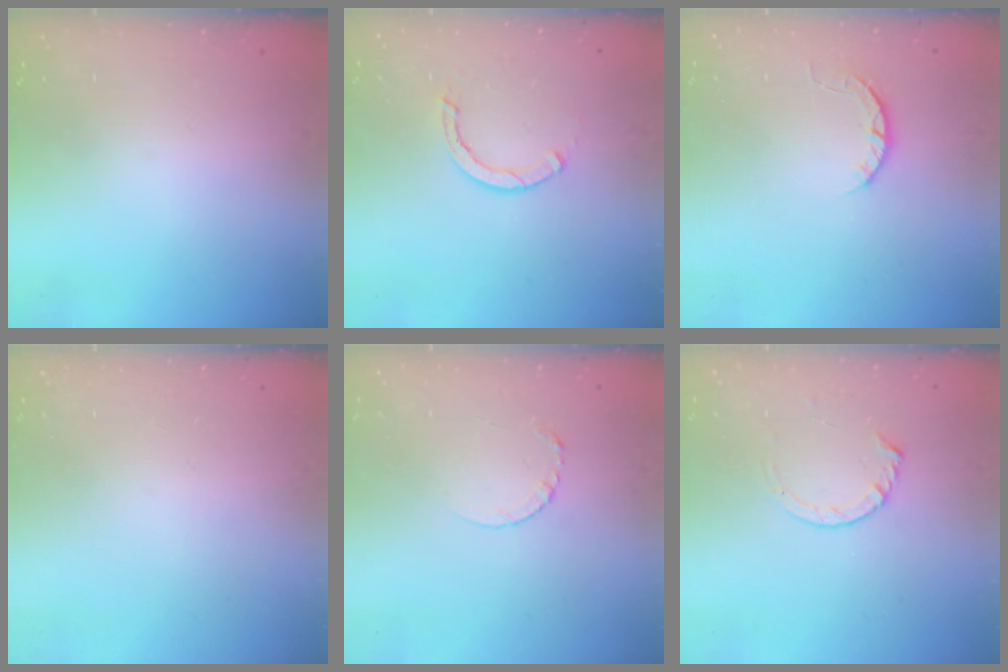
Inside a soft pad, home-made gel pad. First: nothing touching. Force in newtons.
{"total": 2.3, "press": 2.3, "slide": 0.1}
{"total": 4.5, "press": 4.5, "slide": 0.7}
{"total": 0.0}
{"total": 3.8, "press": 3.8, "slide": 0.3}
{"total": 3.7, "press": 3.7, "slide": 0.5}